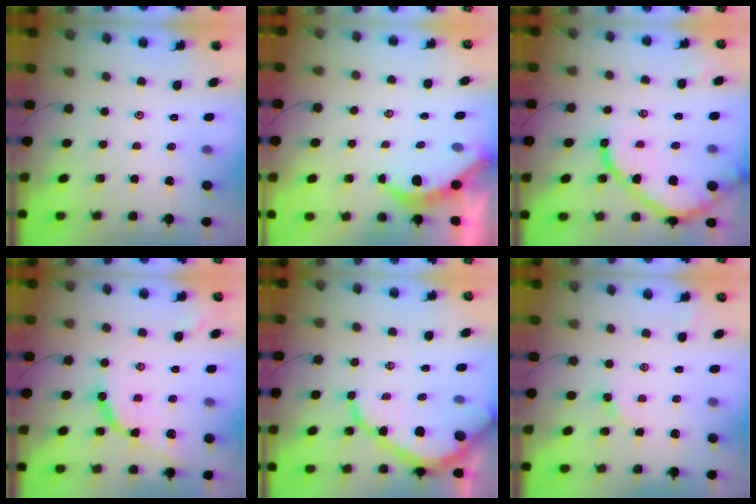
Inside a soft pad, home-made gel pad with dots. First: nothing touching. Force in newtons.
{"total": 3.8, "press": 3.8, "slide": 0.5}
{"total": 13.2, "press": 13.1, "slide": 1.3}
{"total": 10.3, "press": 10.2, "slide": 0.9}
{"total": 11.6, "press": 11.5, "slide": 1.3}
{"total": 2.8, "press": 2.8, "slide": 0.3}